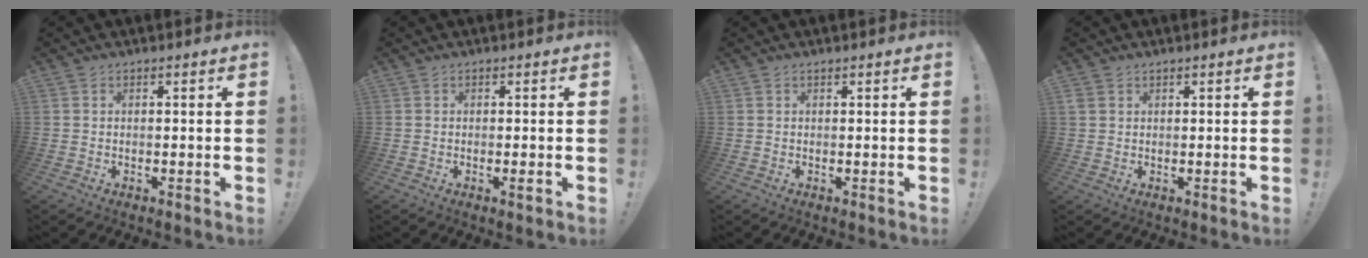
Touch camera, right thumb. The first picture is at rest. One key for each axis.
{"total": 1.3, "fx": -0.3, "fy": -0.1, "fz": 1.2, "tx": -0.019, "ty": -0.002, "tz": -0.006}
{"total": 0.0}
{"total": 1.8, "fx": 1.0, "fy": 1.2, "fz": 0.7, "tx": -0.010, "ty": 0.000, "tz": 0.020}